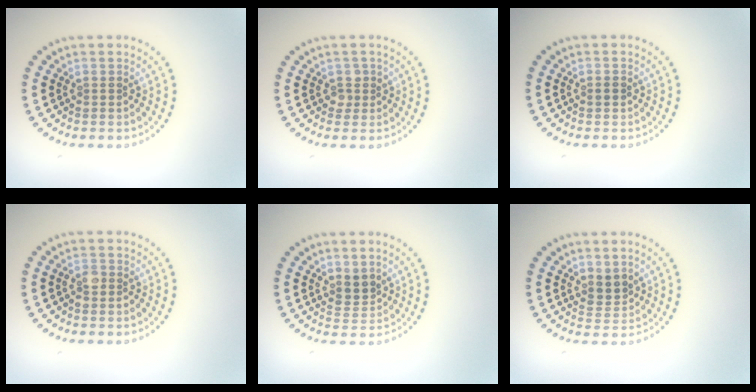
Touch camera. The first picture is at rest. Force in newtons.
{"total": 1.3, "press": 1.1, "slide": 0.6}
{"total": 0.9, "press": 0.9, "slide": 0.0}
{"total": 1.0, "press": 0.9, "slide": 0.5}
{"total": 1.9, "press": 1.6, "slide": 1.0}
{"total": 1.9, "press": 1.6, "slide": 1.0}